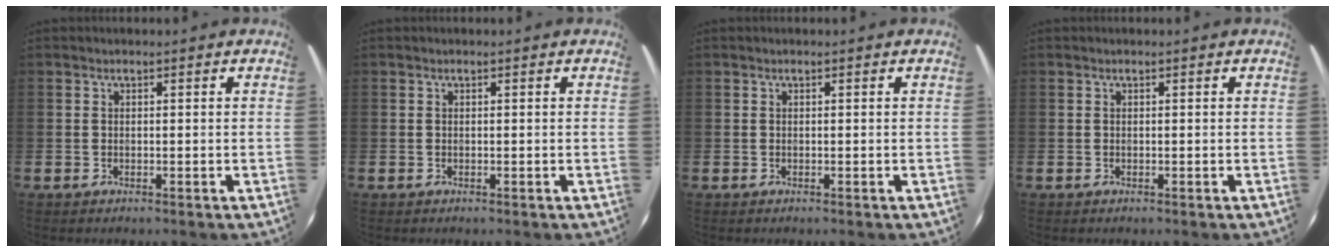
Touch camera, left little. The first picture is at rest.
{"total": 0.0}
{"total": 0.0}
{"total": 0.0}